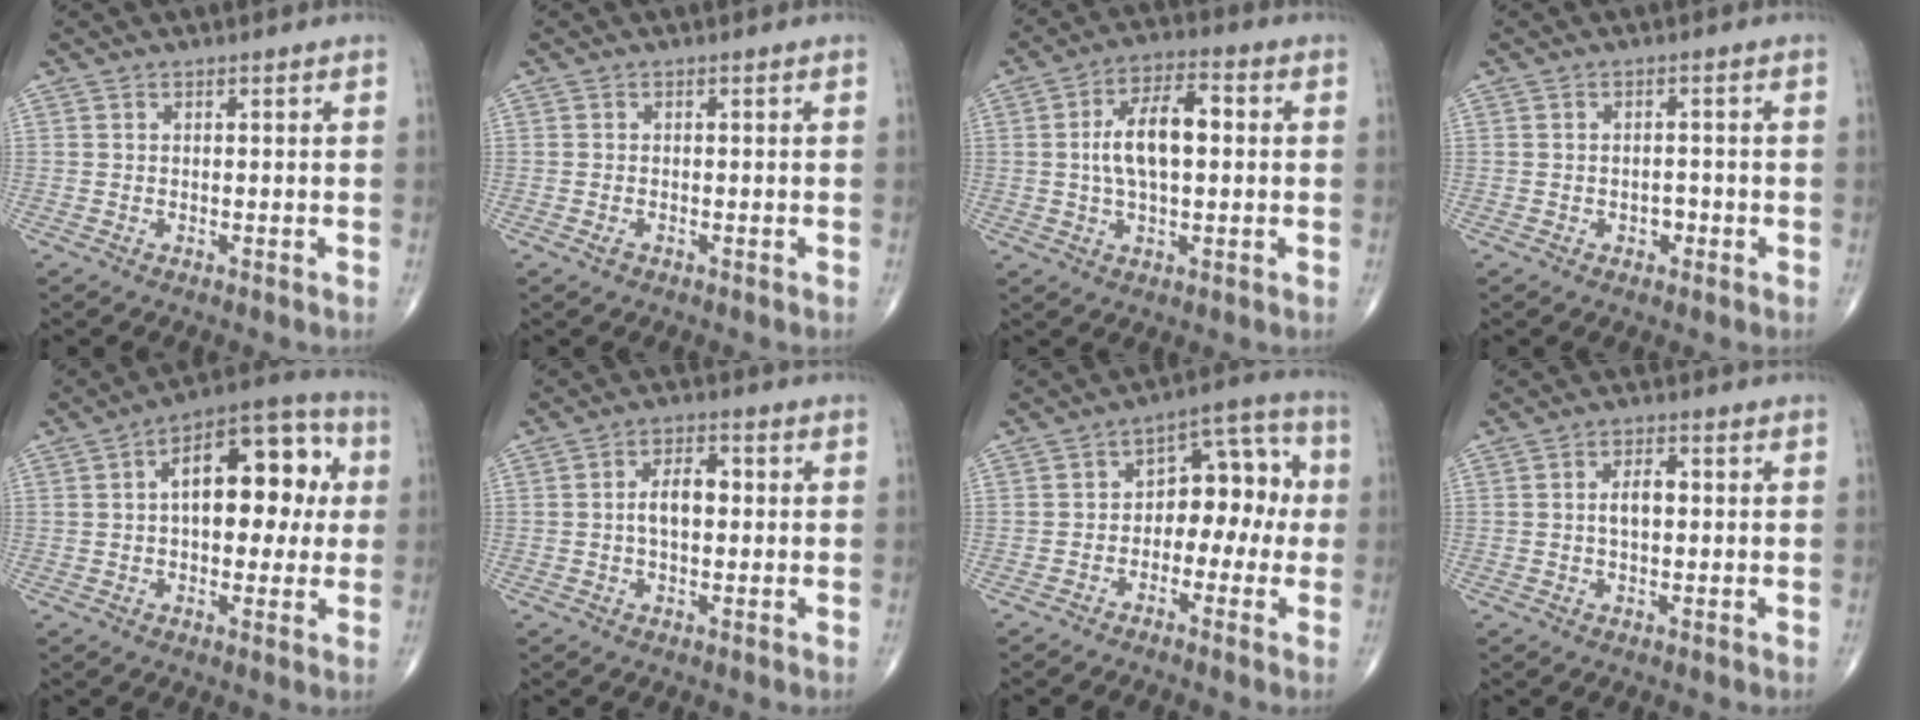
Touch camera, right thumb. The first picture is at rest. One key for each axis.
{"total": 1.0, "fx": -0.5, "fy": 0.6, "fz": 0.6, "tx": -0.014, "ty": 0.002, "tz": -0.009}
{"total": 11.1, "fx": 0.9, "fy": 5.3, "fz": 9.8, "tx": -0.171, "ty": 0.018, "tz": 0.010}
{"total": 2.3, "fx": -0.8, "fy": 1.6, "fz": 1.3, "tx": -0.008, "ty": 0.009, "tz": -0.012}
{"total": 17.1, "fx": 2.9, "fy": 8.9, "fz": 14.4, "tx": -0.173, "ty": 0.032, "tz": 0.033}
{"total": 5.9, "fx": 0.2, "fy": 3.3, "fz": 4.9, "tx": -0.080, "ty": 0.014, "tz": -0.003}
{"total": 10.7, "fx": -0.9, "fy": 7.0, "fz": 8.1, "tx": -0.072, "ty": 0.048, "tz": -0.027}
{"total": 4.0, "fx": 0.2, "fy": 2.2, "fz": 3.3, "tx": -0.059, "ty": 0.008, "tz": 0.001}